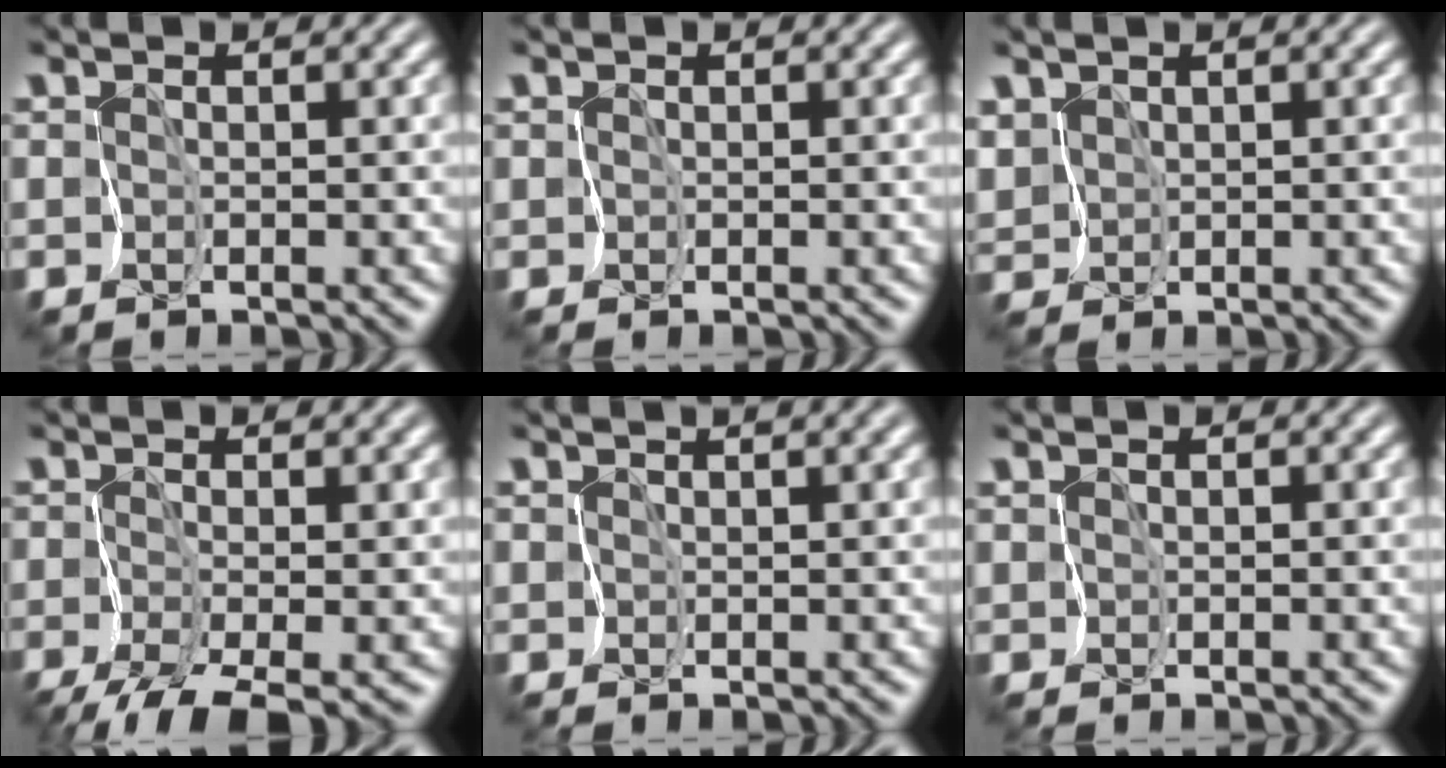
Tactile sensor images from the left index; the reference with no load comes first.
{"total": 0.0}
{"total": 1.7, "force": [0.8, 1.4, 0.6], "torque": [-0.022, -0.001, 0.017]}
{"total": 3.8, "force": [-2.5, 0.8, 2.8], "torque": [-0.047, -0.003, -0.048]}
{"total": 2.0, "force": [1.4, 0.5, 1.4], "torque": [-0.016, 0.009, 0.021]}
{"total": 0.0}